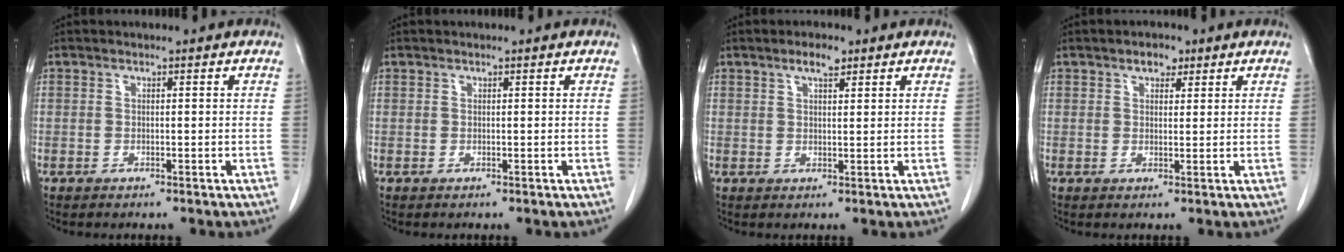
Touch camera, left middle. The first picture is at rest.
{"total": 0.0}
{"total": 2.8, "force": [1.9, 0.8, 1.9], "torque": [-0.037, 0.004, 0.032]}
{"total": 2.5, "force": [1.6, 1.4, 1.3], "torque": [-0.022, 0.005, 0.025]}